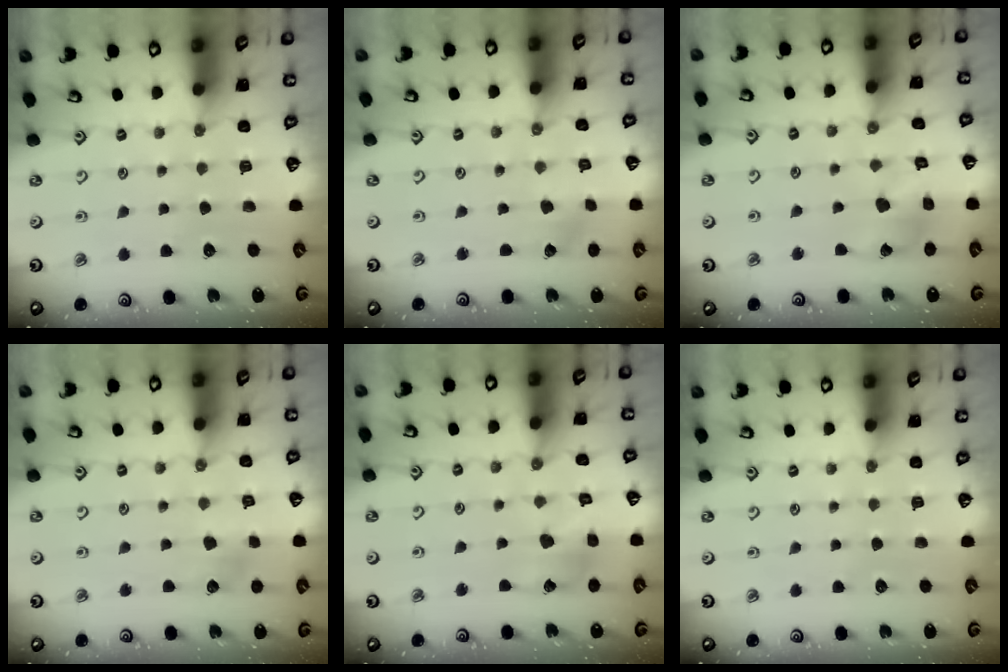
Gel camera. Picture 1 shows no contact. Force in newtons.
{"total": 1.4, "press": 1.4, "slide": 0.2}
{"total": 7.8, "press": 7.7, "slide": 0.9}
{"total": 4.0, "press": 4.0, "slide": 0.5}
{"total": 8.2, "press": 8.1, "slide": 1.1}
{"total": 0.0}